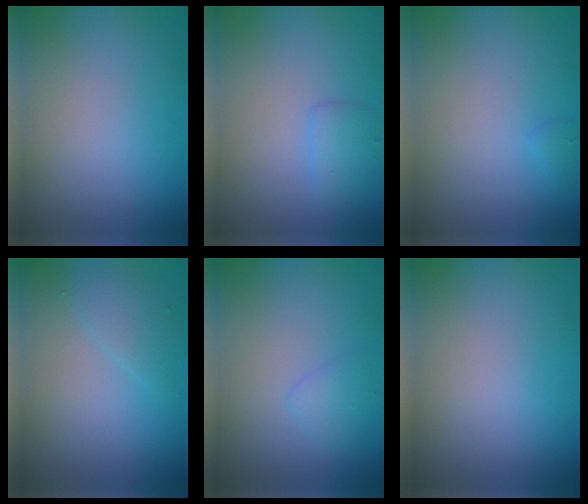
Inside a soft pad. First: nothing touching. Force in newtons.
{"total": 1.8, "press": 1.8, "slide": 0.2}
{"total": 0.6, "press": 0.6, "slide": 0.1}
{"total": 1.6, "press": 1.6, "slide": 0.3}
{"total": 1.3, "press": 1.3, "slide": 0.1}
{"total": 0.0}